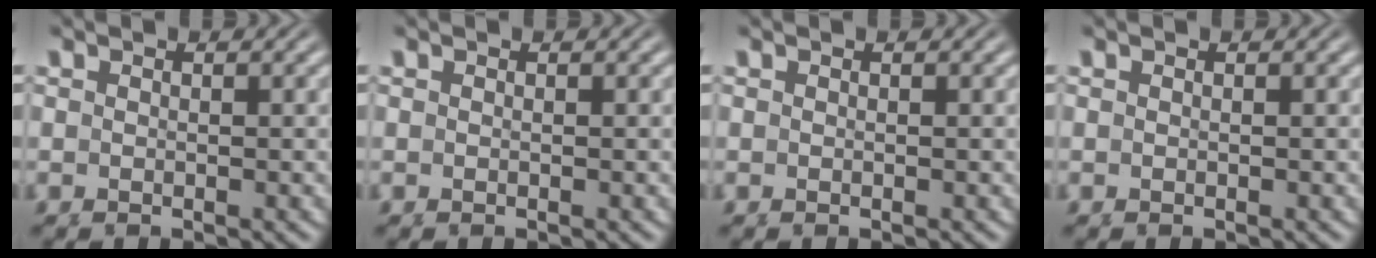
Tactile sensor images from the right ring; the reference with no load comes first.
{"total": 0.0}
{"total": 0.0}
{"total": 0.0}